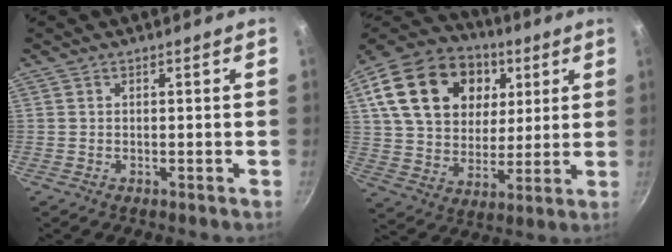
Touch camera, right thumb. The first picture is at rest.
{"total": 25.4, "force": [8.4, 18.6, 15.3], "torque": [-0.260, 0.003, 0.144]}